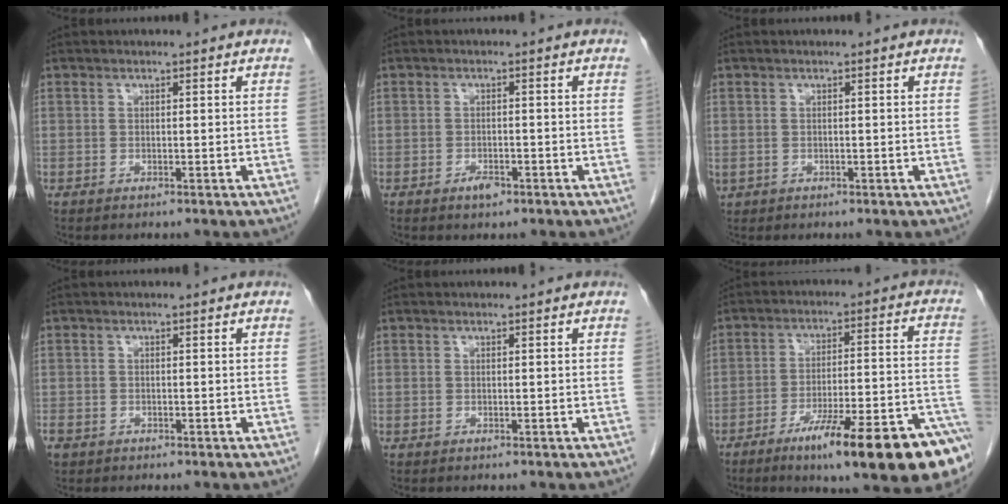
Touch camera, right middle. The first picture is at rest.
{"total": 2.0, "force": [-1.3, 0.9, 1.3], "torque": [-0.021, 0.002, -0.018]}
{"total": 0.0}
{"total": 2.4, "force": [-1.5, 1.6, 0.9], "torque": [-0.026, -0.003, -0.025]}
{"total": 0.0}
{"total": 19.9, "force": [-12.5, 1.7, 15.3], "torque": [-0.157, 0.012, -0.187]}